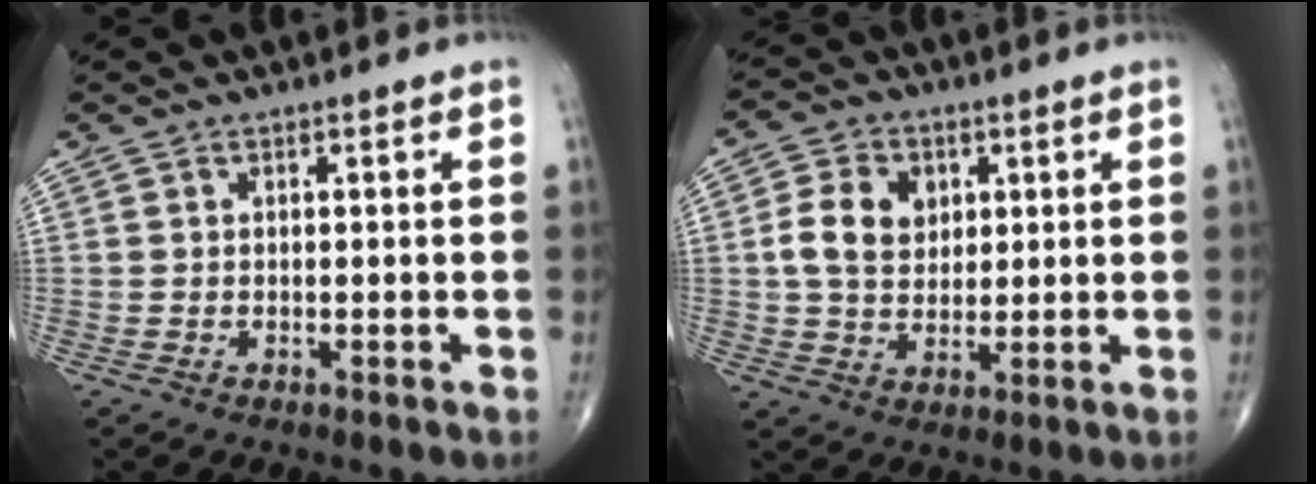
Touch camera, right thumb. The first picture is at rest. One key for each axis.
{"total": 8.7, "fx": 1.8, "fy": 6.7, "fz": 5.3, "tx": -0.078, "ty": -0.003, "tz": 0.033}